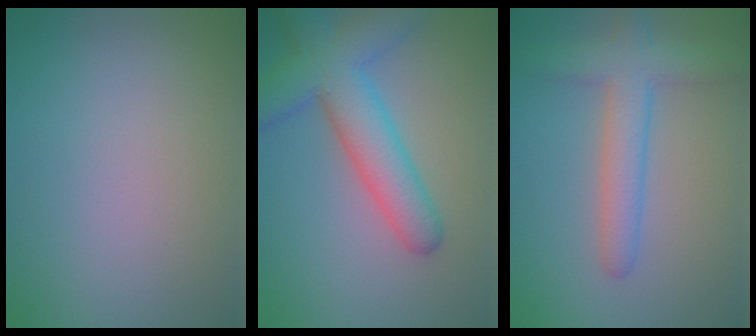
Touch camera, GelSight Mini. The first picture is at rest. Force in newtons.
{"total": 7.0, "press": 7.0, "slide": 0.3}
{"total": 4.4, "press": 4.4, "slide": 0.3}